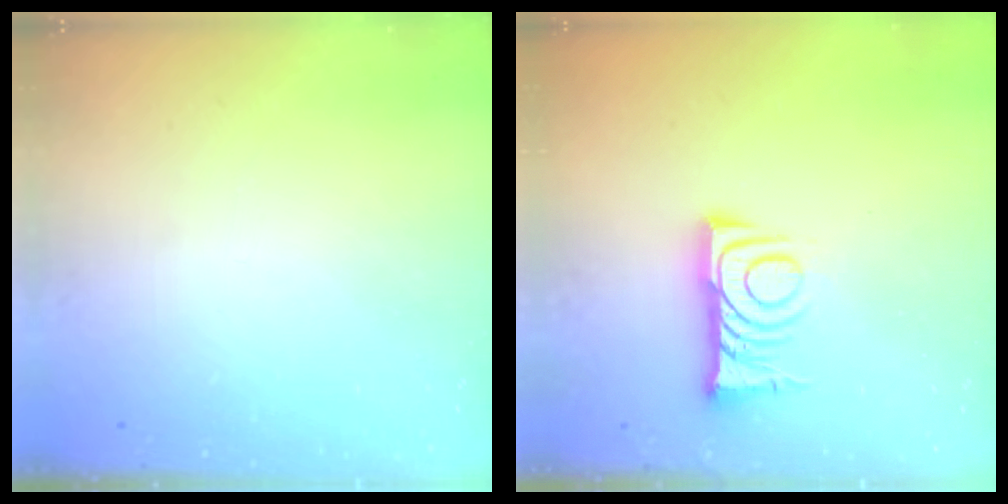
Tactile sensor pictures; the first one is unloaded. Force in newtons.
{"total": 7.5, "press": 7.5, "slide": 0.6}